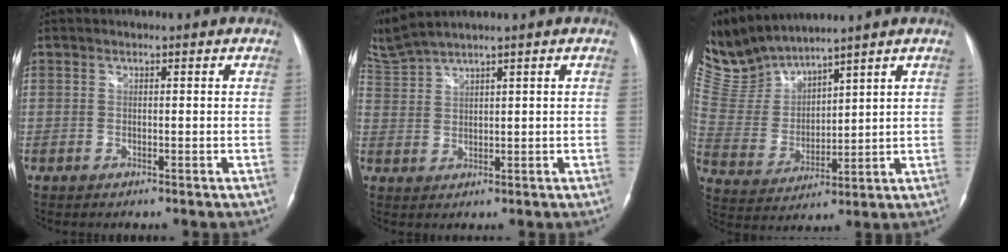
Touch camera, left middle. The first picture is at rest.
{"total": 5.8, "force": [5.2, -0.9, 2.5], "torque": [-0.078, 0.019, 0.115]}
{"total": 9.7, "force": [9.6, 0.2, 1.3], "torque": [-0.063, 0.011, 0.220]}